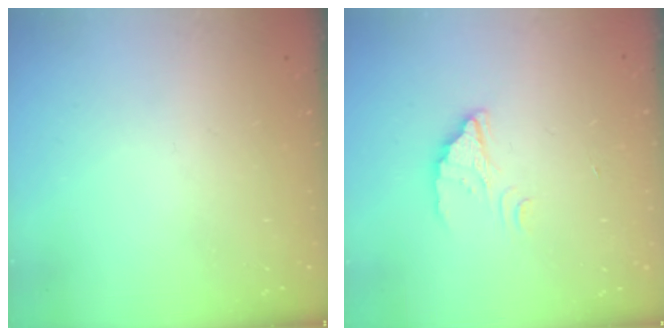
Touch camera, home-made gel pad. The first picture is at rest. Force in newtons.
{"total": 2.7, "press": 2.7, "slide": 0.1}